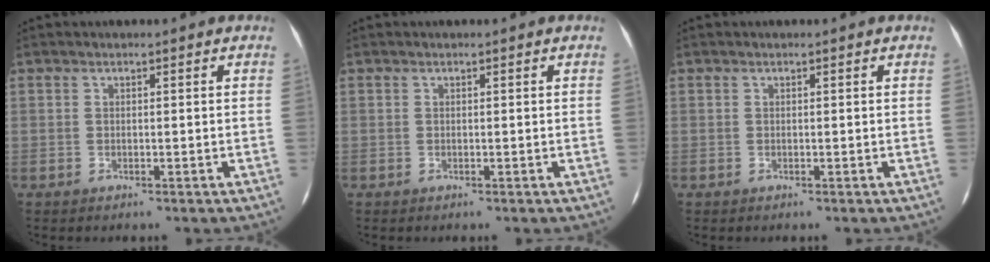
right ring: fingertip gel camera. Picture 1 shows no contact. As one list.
[{"total": 0.0}, {"total": 0.0}]